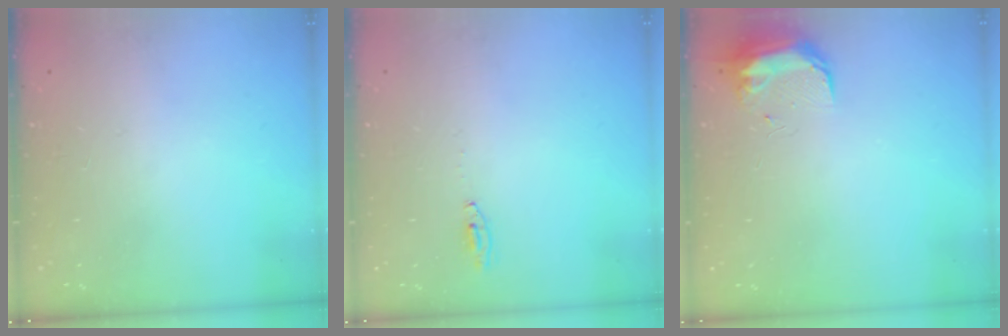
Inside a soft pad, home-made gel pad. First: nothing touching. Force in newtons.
{"total": 2.2, "press": 2.2, "slide": 0.2}
{"total": 9.1, "press": 9.0, "slide": 0.5}